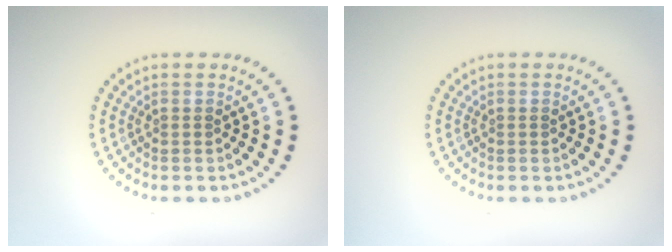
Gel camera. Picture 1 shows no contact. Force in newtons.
{"total": 0.0}